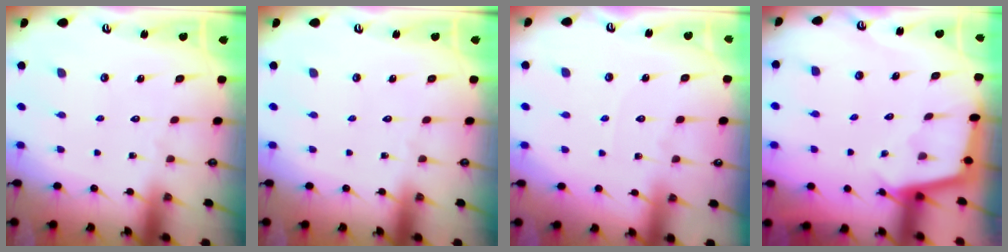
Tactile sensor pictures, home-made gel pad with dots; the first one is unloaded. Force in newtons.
{"total": 0.0}
{"total": 2.0, "press": 2.0, "slide": 0.3}
{"total": 2.5, "press": 2.5, "slide": 0.2}